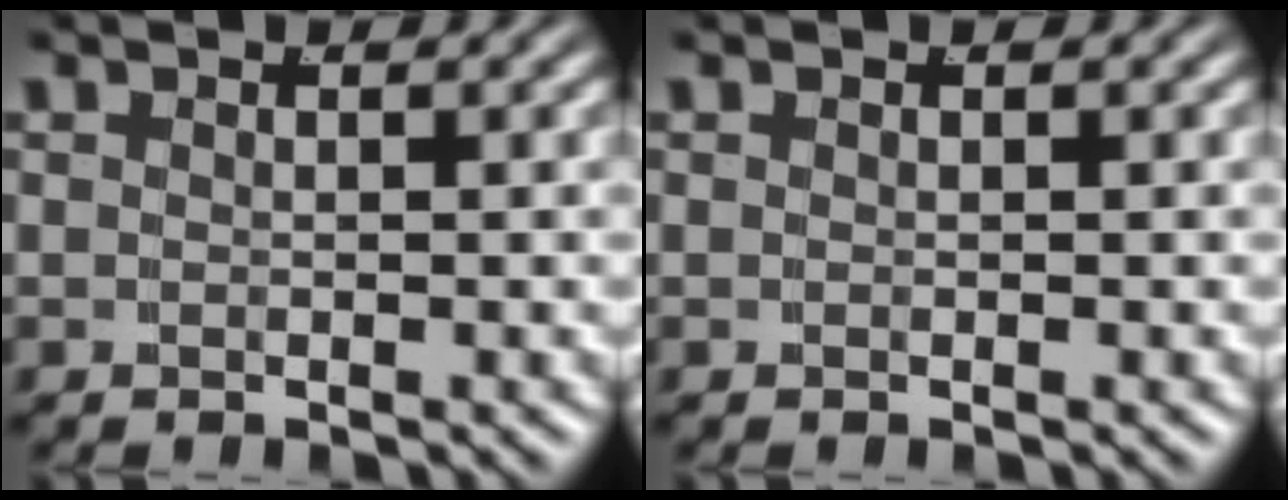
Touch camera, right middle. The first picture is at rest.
{"total": 0.0}